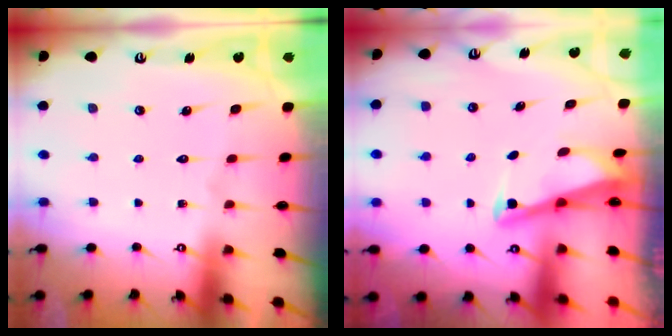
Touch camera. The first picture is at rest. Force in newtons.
{"total": 2.8, "press": 2.8, "slide": 0.4}